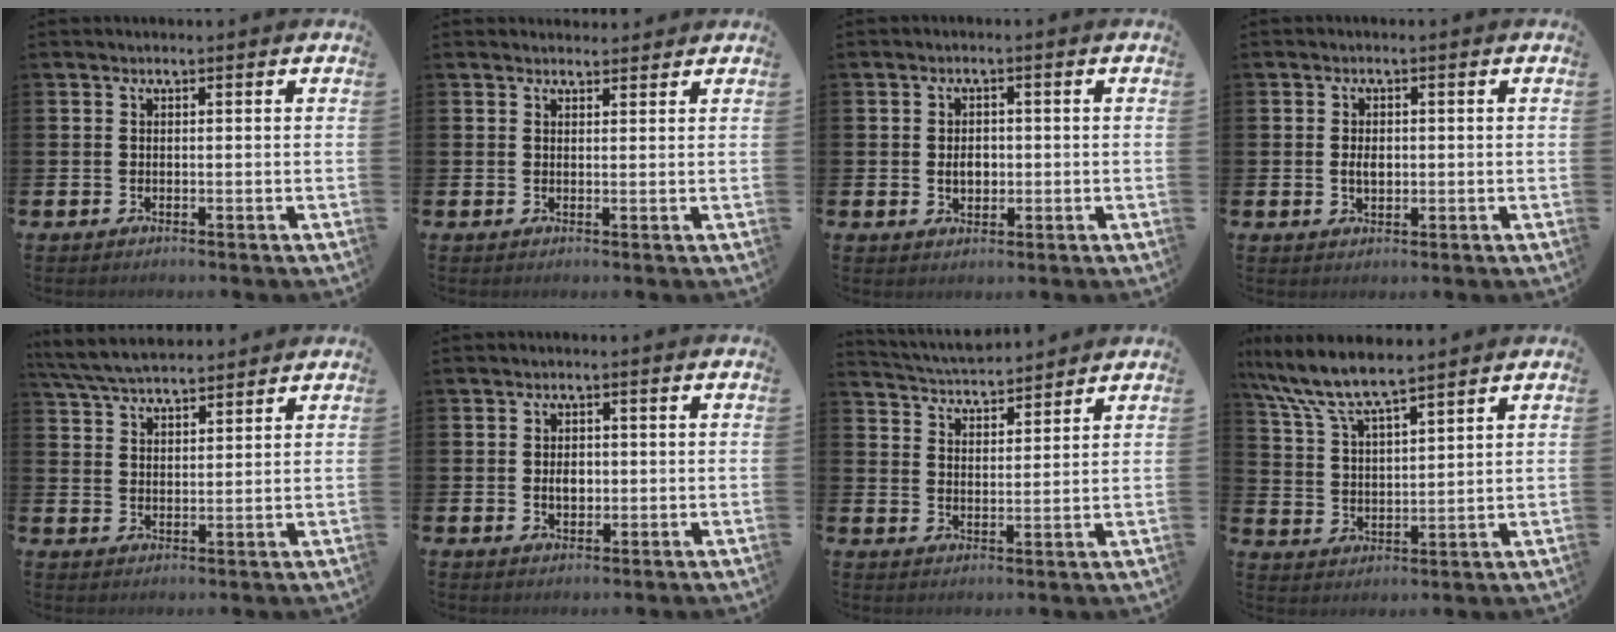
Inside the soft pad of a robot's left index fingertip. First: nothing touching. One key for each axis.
{"total": 1.7, "fx": 1.6, "fy": 0.5, "fz": 0.0, "tx": 0.012, "ty": -0.007, "tz": 0.028}
{"total": 2.6, "fx": -0.1, "fy": 1.9, "fz": 1.7, "tx": -0.013, "ty": -0.003, "tz": -0.009}
{"total": 2.3, "fx": 0.0, "fy": 1.5, "fz": 1.8, "tx": -0.013, "ty": -0.003, "tz": -0.006}
{"total": 5.8, "fx": 5.6, "fy": 0.9, "fz": 1.4, "tx": -0.045, "ty": -0.023, "tz": 0.101}
{"total": 2.4, "fx": -0.1, "fy": 1.7, "fz": 1.7, "tx": -0.012, "ty": -0.001, "tz": -0.008}
{"total": 4.8, "fx": 4.8, "fy": 0.5, "fz": 0.2, "tx": -0.021, "ty": -0.031, "tz": 0.085}
{"total": 7.9, "fx": 7.2, "fy": 1.0, "fz": 2.9, "tx": -0.085, "ty": -0.034, "tz": 0.127}